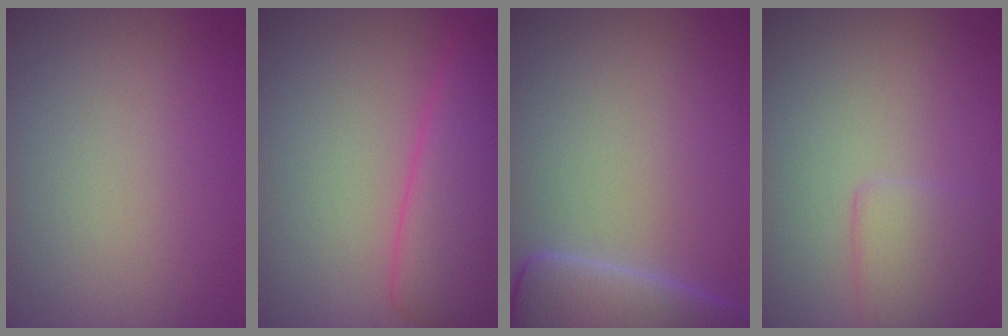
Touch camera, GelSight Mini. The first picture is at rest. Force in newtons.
{"total": 6.3, "press": 6.3, "slide": 0.2}
{"total": 7.6, "press": 7.5, "slide": 1.2}
{"total": 2.6, "press": 2.6, "slide": 0.1}